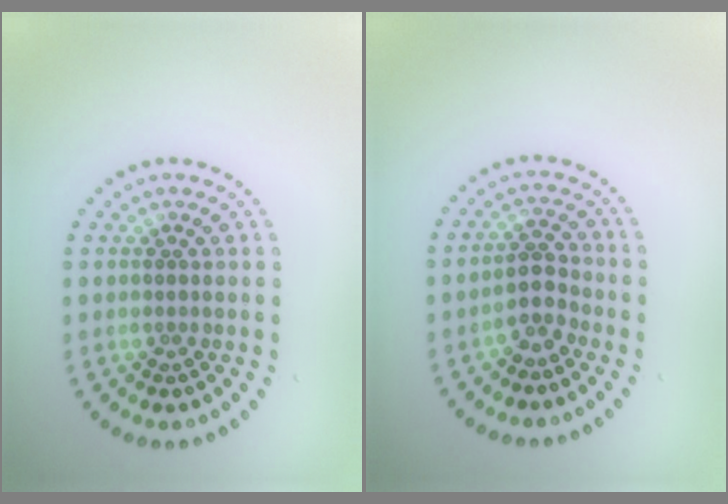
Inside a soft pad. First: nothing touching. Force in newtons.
{"total": 2.3, "press": 2.1, "slide": 0.9}